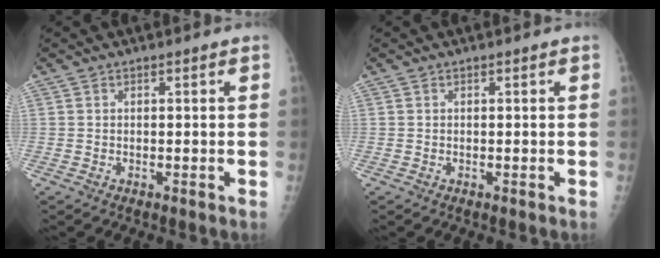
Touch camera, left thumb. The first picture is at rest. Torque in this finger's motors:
{"motor_torque": [-0.01, 0.02, 0.00, -0.08, 0.00]}